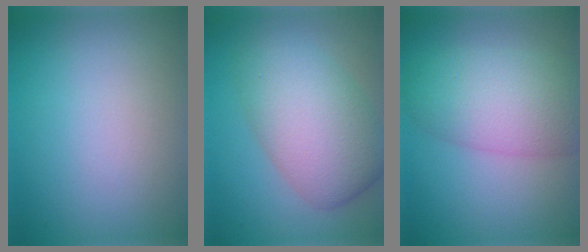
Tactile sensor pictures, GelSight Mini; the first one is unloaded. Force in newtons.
{"total": 7.5, "press": 7.5, "slide": 0.2}
{"total": 6.6, "press": 6.6, "slide": 0.4}